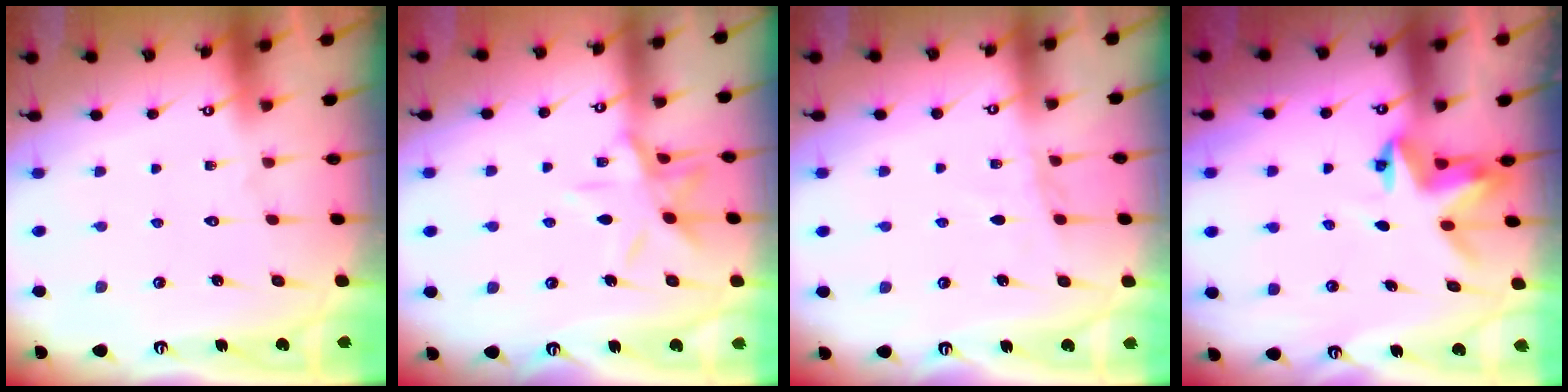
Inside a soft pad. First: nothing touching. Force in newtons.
{"total": 10.6, "press": 10.6, "slide": 0.8}
{"total": 4.4, "press": 4.4, "slide": 0.5}
{"total": 3.9, "press": 3.9, "slide": 0.4}